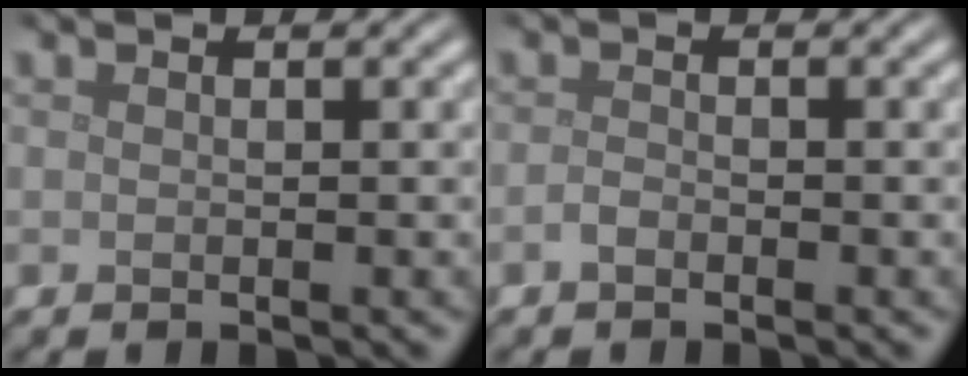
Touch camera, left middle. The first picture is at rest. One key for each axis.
{"total": 0.8, "fx": -0.5, "fy": 0.4, "fz": 0.5, "tx": -0.011, "ty": 0.000, "tz": -0.013}